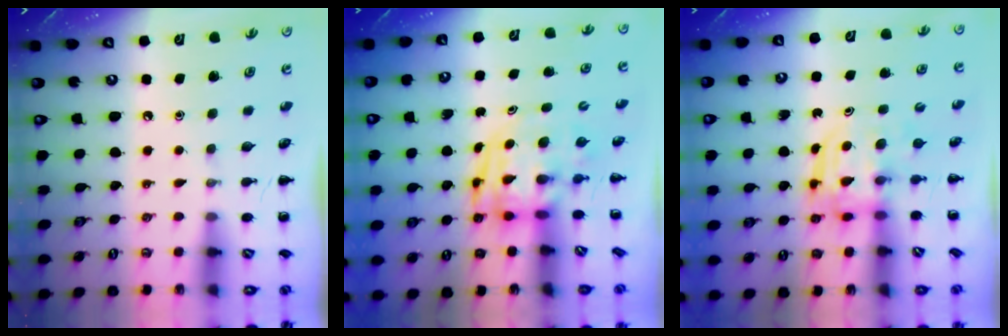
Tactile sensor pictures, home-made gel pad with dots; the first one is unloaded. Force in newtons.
{"total": 3.2, "press": 3.1, "slide": 0.7}
{"total": 3.0, "press": 3.0, "slide": 0.2}